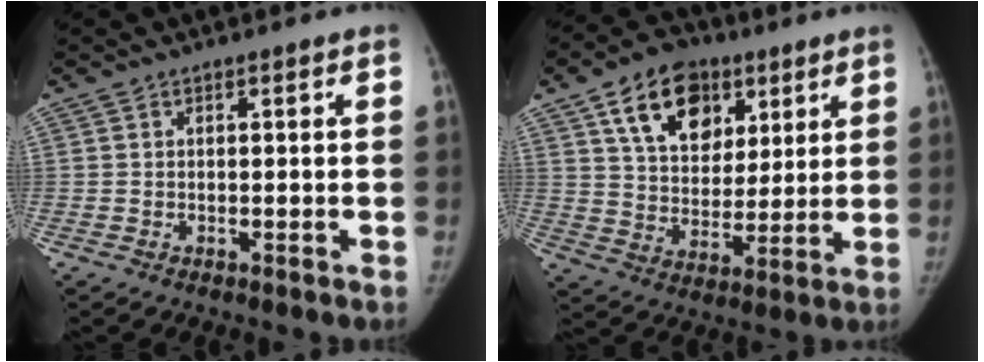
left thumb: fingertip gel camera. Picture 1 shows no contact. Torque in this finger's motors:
{"motor_torque": [1.64, 1.32, 1.42, -1.35, 0.28]}